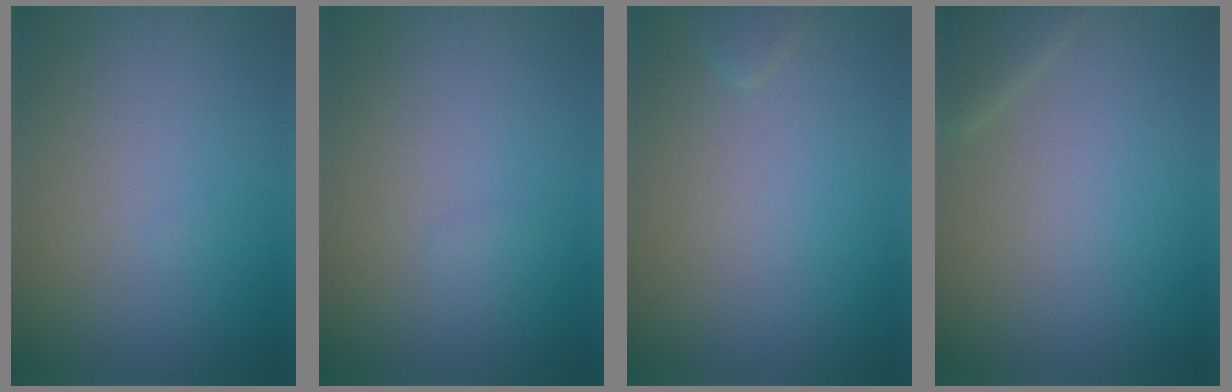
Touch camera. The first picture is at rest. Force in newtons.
{"total": 0.5, "press": 0.5, "slide": 0.0}
{"total": 0.8, "press": 0.8, "slide": 0.1}
{"total": 1.7, "press": 1.7, "slide": 0.1}